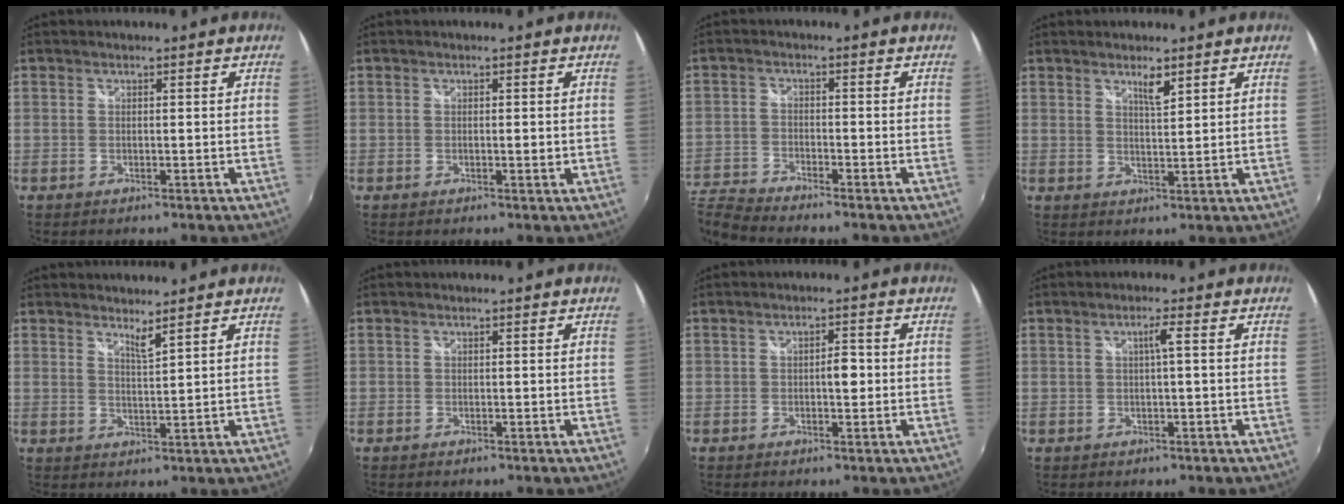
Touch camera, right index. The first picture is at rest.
{"total": 0.7, "force": [0.2, 0.2, 0.6], "torque": [-0.009, 0.003, 0.005]}
{"total": 8.0, "force": [-7.7, 0.6, 2.3], "torque": [-0.074, -0.017, -0.157]}
{"total": 2.9, "force": [2.0, 0.1, 2.0], "torque": [-0.032, -0.001, 0.034]}
{"total": 2.6, "force": [2.2, -0.7, 1.2], "torque": [-0.022, -0.006, 0.033]}
{"total": 0.0}
{"total": 2.0, "force": [-0.1, 1.0, 1.8], "torque": [-0.029, 0.007, -0.001]}
{"total": 2.0, "force": [0.2, -0.7, 1.8], "torque": [-0.033, 0.002, 0.003]}